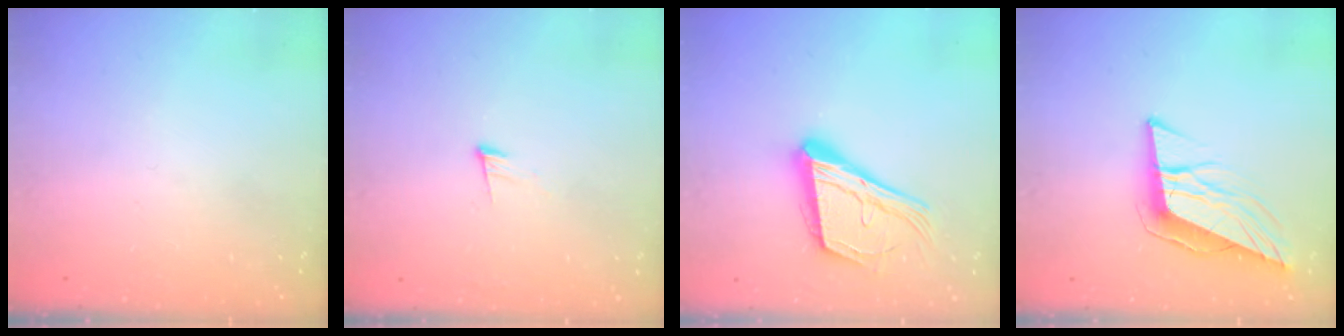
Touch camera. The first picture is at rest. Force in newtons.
{"total": 8.9, "press": 8.8, "slide": 1.6}
{"total": 19.0, "press": 18.8, "slide": 3.0}
{"total": 11.2, "press": 10.6, "slide": 3.7}